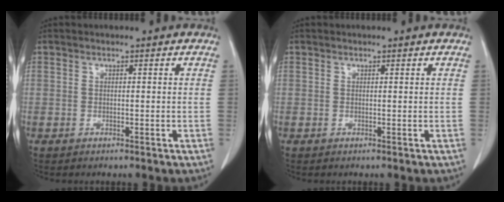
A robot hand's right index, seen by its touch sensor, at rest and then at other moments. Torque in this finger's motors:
{"motor_torque": [-0.10, 0.05, -0.01, -0.01]}